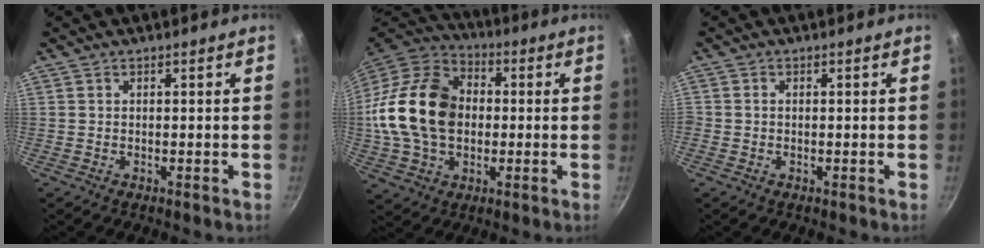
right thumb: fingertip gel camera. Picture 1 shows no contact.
{"total": 21.2, "force": [0.2, 15.3, 14.6], "torque": [-0.257, 0.030, -0.002]}
{"total": 0.6, "force": [-0.1, 0.5, 0.2], "torque": [-0.004, 0.002, -0.003]}